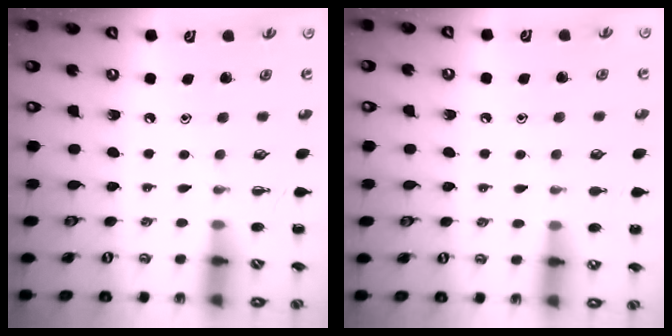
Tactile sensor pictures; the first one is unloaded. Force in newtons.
{"total": 6.6, "press": 6.3, "slide": 1.9}